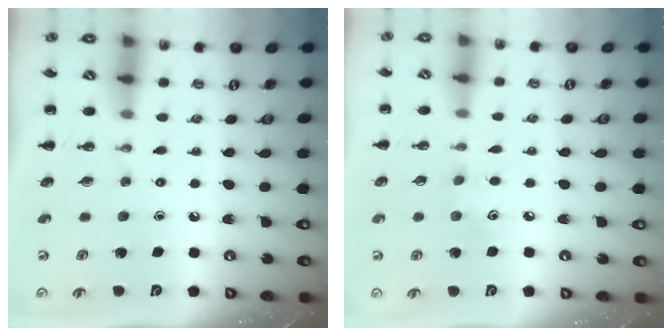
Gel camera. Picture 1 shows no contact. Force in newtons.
{"total": 3.7, "press": 3.6, "slide": 0.9}